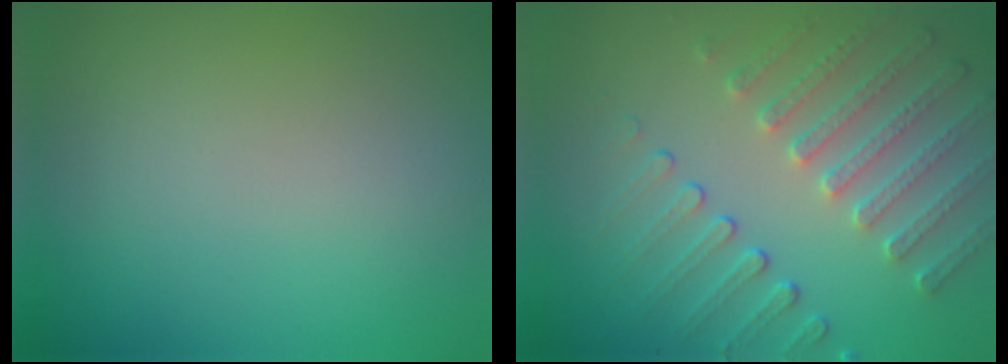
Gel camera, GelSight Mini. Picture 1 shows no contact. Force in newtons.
{"total": 4.9, "press": 3.8, "slide": 3.1}